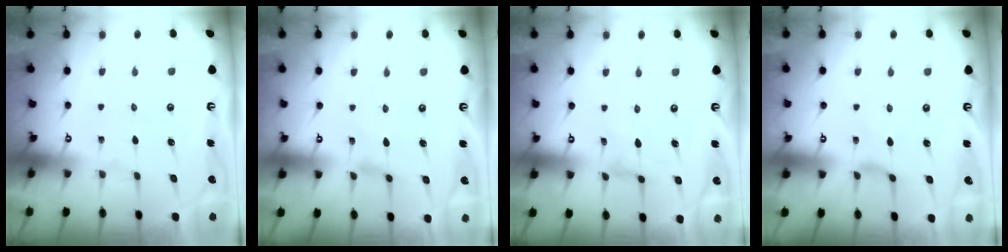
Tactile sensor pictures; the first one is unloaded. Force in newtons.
{"total": 0.6, "press": 0.5, "slide": 0.2}
{"total": 0.8, "press": 0.8, "slide": 0.3}
{"total": 2.0, "press": 1.9, "slide": 0.6}